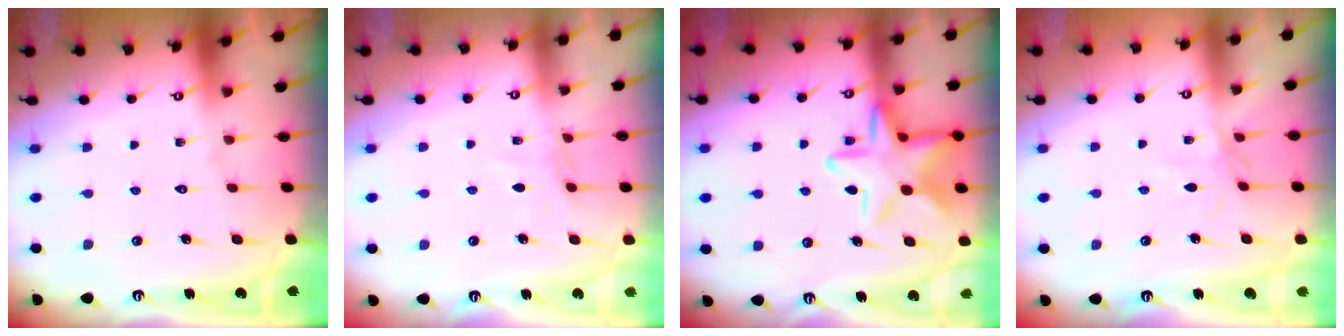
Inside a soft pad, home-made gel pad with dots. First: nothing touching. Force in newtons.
{"total": 4.7, "press": 4.7, "slide": 0.6}
{"total": 14.9, "press": 14.8, "slide": 0.9}
{"total": 2.0, "press": 1.9, "slide": 0.4}